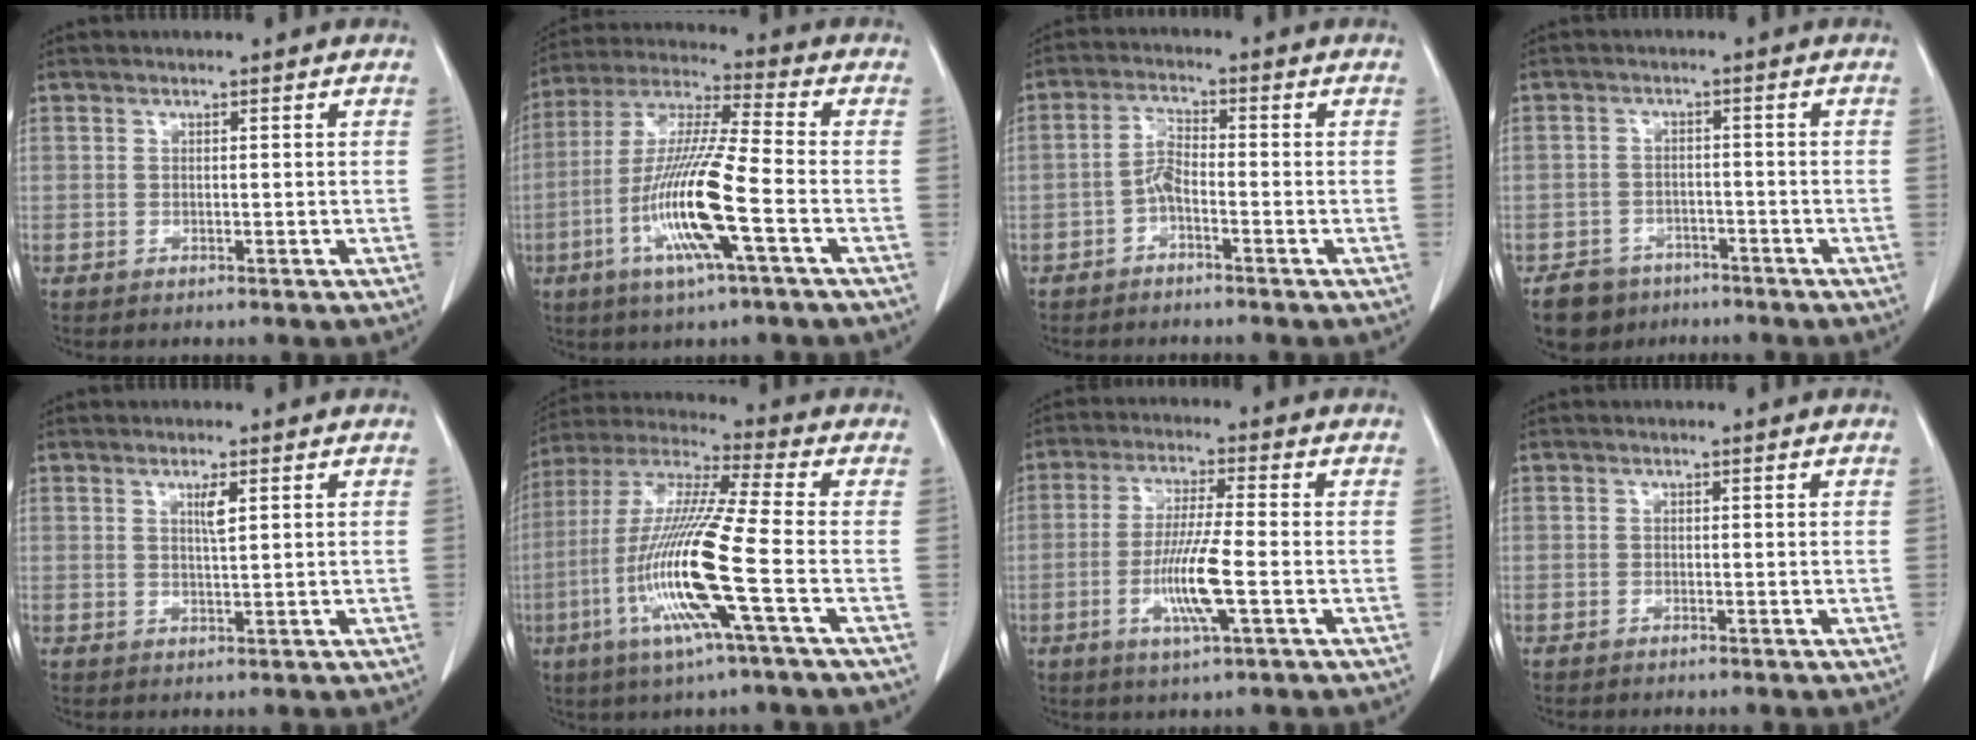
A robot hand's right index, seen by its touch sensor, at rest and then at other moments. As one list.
[{"total": 14.8, "force": [-4.5, 0.3, 14.1], "torque": [-0.286, -0.010, -0.089]}, {"total": 3.2, "force": [-1.5, 1.0, 2.7], "torque": [-0.054, 0.008, -0.030]}, {"total": 5.6, "force": [-4.0, 3.9, 0.6], "torque": [-0.015, 0.006, -0.063]}, {"total": 2.1, "force": [0.9, 0.1, 1.9], "torque": [-0.036, -0.003, 0.016]}, {"total": 16.4, "force": [-4.7, -0.7, 15.7], "torque": [-0.324, -0.015, -0.100]}, {"total": 8.7, "force": [-2.2, 0.1, 8.4], "torque": [-0.161, -0.010, -0.043]}, {"total": 0.0}]